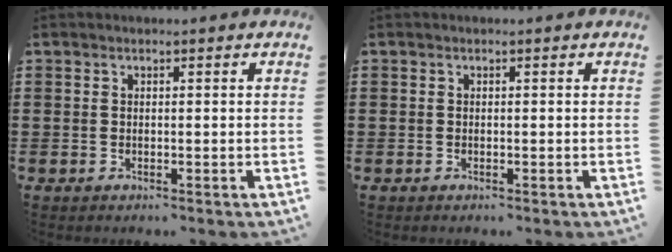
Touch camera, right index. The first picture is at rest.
{"total": 0.0}